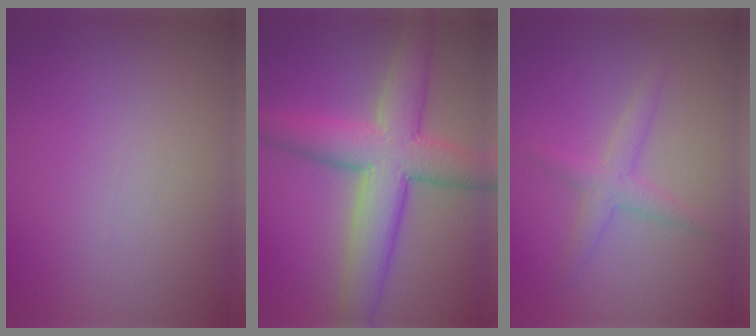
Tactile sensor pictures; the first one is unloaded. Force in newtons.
{"total": 7.9, "press": 7.8, "slide": 0.2}
{"total": 2.1, "press": 2.1, "slide": 0.1}